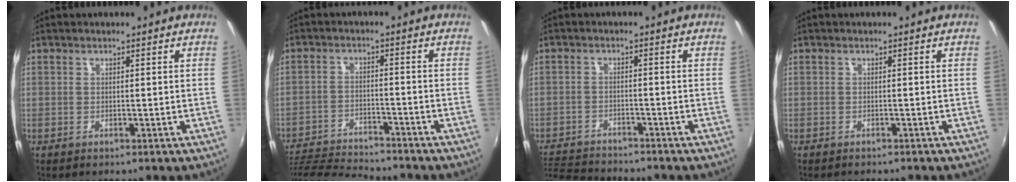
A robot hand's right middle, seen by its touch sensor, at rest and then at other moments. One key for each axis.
{"total": 14.3, "fx": -13.4, "fy": 1.8, "fz": 4.8, "tx": -0.121, "ty": -0.013, "tz": -0.231}
{"total": 9.3, "fx": -8.7, "fy": 2.1, "fz": 2.4, "tx": -0.077, "ty": -0.009, "tz": -0.148}
{"total": 1.3, "fx": -1.2, "fy": 0.3, "fz": 0.3, "tx": -0.010, "ty": -0.008, "tz": -0.018}